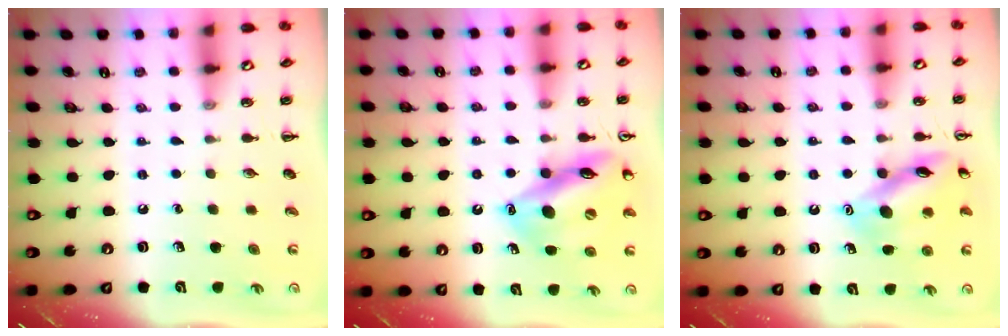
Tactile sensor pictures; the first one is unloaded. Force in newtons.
{"total": 15.0, "press": 14.8, "slide": 2.4}
{"total": 14.1, "press": 14.1, "slide": 1.2}